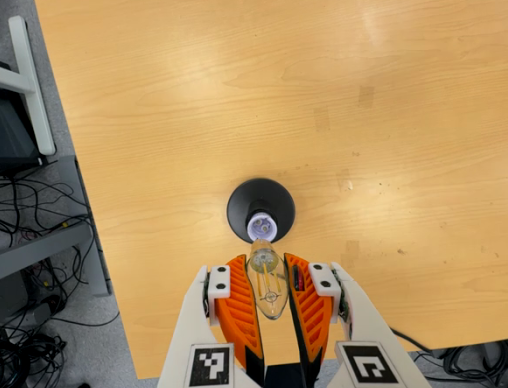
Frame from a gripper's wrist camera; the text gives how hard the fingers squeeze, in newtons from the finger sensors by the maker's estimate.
{"total": 20.5, "left": 24.3, "right": 16.8}